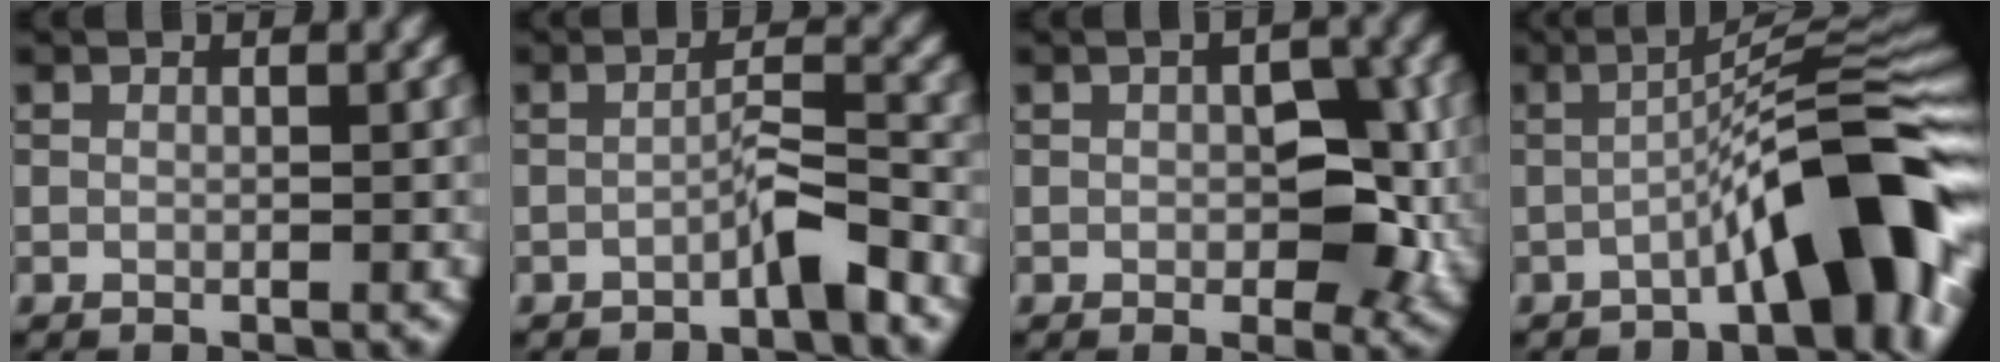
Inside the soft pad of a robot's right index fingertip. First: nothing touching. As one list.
[{"total": 2.5, "force": [-1.6, 0.2, 1.9], "torque": [-0.032, 0.015, -0.031]}, {"total": 5.2, "force": [-0.2, 2.8, 4.4], "torque": [-0.058, -0.004, 0.001]}, {"total": 9.6, "force": [-3.9, 1.7, 8.6], "torque": [-0.106, 0.029, -0.066]}]